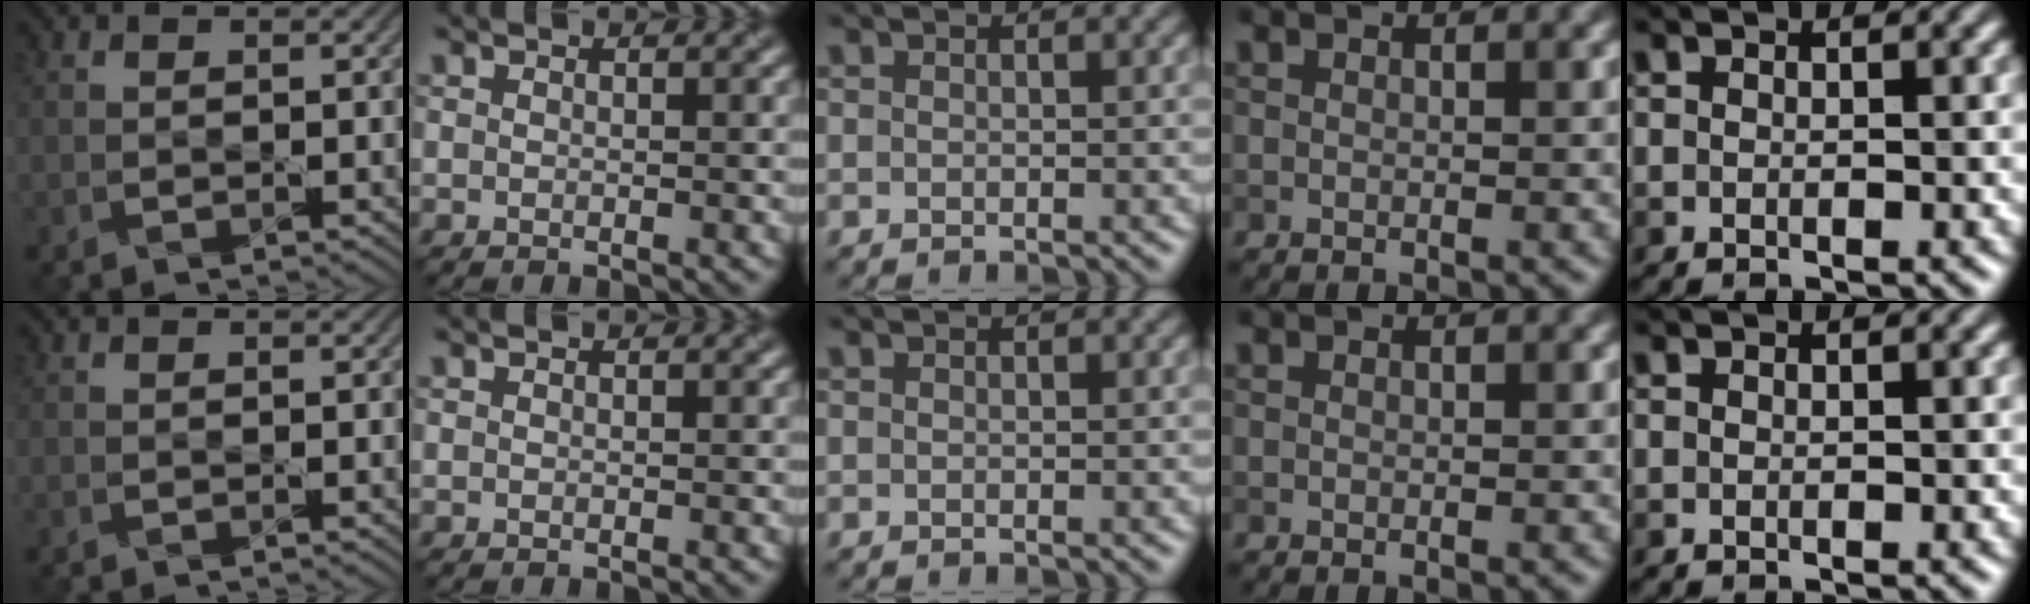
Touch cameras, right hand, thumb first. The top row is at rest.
{}